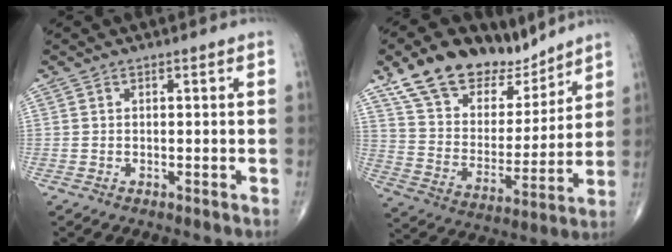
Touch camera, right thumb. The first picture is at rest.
{"total": 18.4, "force": [13.8, 9.4, 7.7], "torque": [-0.084, -0.062, 0.248]}